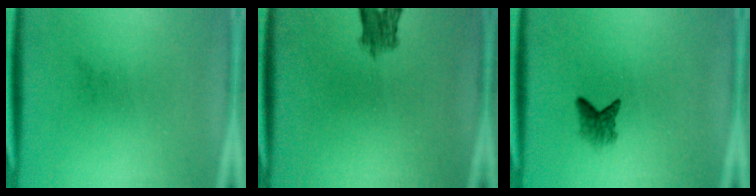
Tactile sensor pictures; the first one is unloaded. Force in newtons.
{"total": 3.2}
{"total": 2.2}